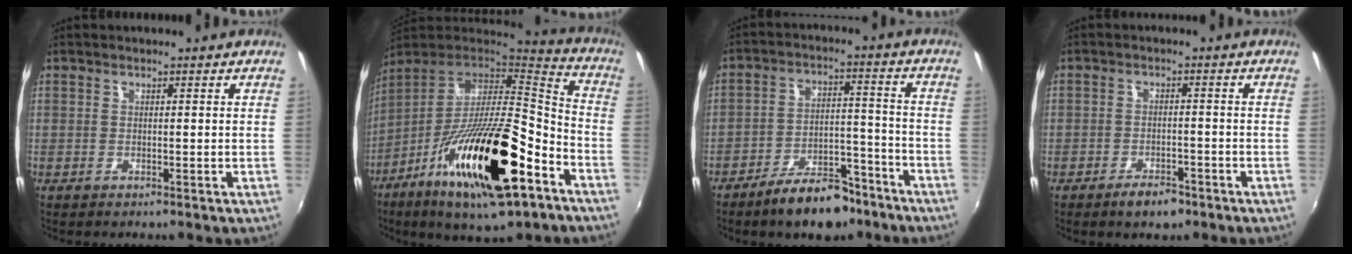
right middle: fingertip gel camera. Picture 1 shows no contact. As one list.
[{"total": 27.8, "force": [-13.0, 8.6, 23.0], "torque": [-0.406, -0.039, -0.227]}, {"total": 11.1, "force": [-8.6, 4.8, 5.2], "torque": [-0.087, 0.030, -0.121]}, {"total": 4.2, "force": [-3.1, 2.0, 2.1], "torque": [-0.045, 0.004, -0.044]}]